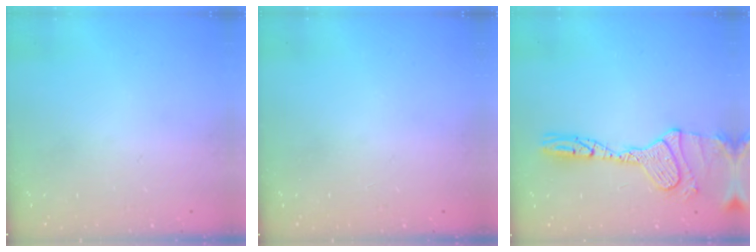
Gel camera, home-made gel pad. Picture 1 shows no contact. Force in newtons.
{"total": 0.0}
{"total": 14.9, "press": 14.7, "slide": 1.9}